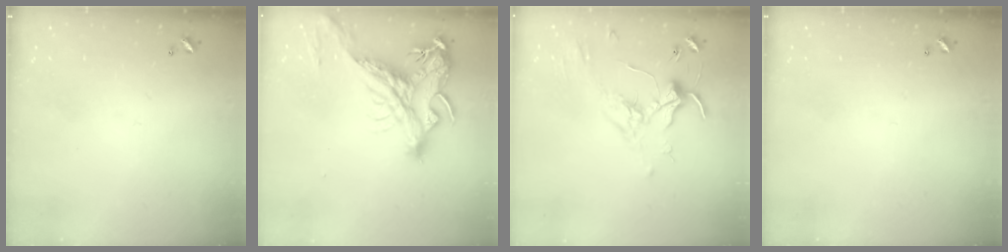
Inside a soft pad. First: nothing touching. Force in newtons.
{"total": 5.9, "press": 5.6, "slide": 1.9}
{"total": 1.7, "press": 1.6, "slide": 0.5}
{"total": 0.0}